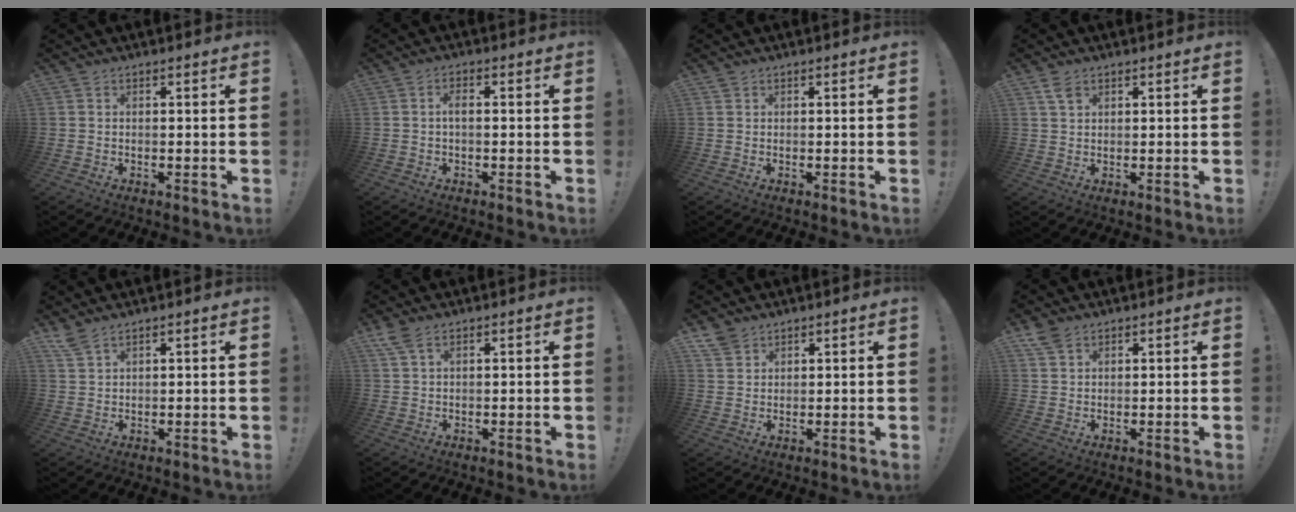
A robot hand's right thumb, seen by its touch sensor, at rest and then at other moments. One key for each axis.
{"total": 2.4, "fx": -0.2, "fy": 0.7, "fz": 2.3, "tx": -0.050, "ty": 0.010, "tz": -0.003}
{"total": 0.6, "fx": 0.5, "fy": 0.4, "fz": 0.1, "tx": 0.004, "ty": -0.003, "tz": 0.008}
{"total": 3.5, "fx": 2.1, "fy": 1.8, "fz": 2.1, "tx": -0.043, "ty": -0.001, "tz": 0.039}
{"total": 3.8, "fx": 3.1, "fy": 1.0, "fz": 2.1, "tx": -0.047, "ty": -0.012, "tz": 0.059}
{"total": 4.0, "fx": 2.4, "fy": 1.7, "fz": 2.8, "tx": -0.059, "ty": -0.004, "tz": 0.047}
{"total": 4.3, "fx": 3.5, "fy": 2.3, "fz": 1.1, "tx": -0.018, "ty": -0.020, "tz": 0.066}
{"total": 4.2, "fx": 2.9, "fy": 2.3, "fz": 1.9, "tx": -0.036, "ty": -0.010, "tz": 0.056}